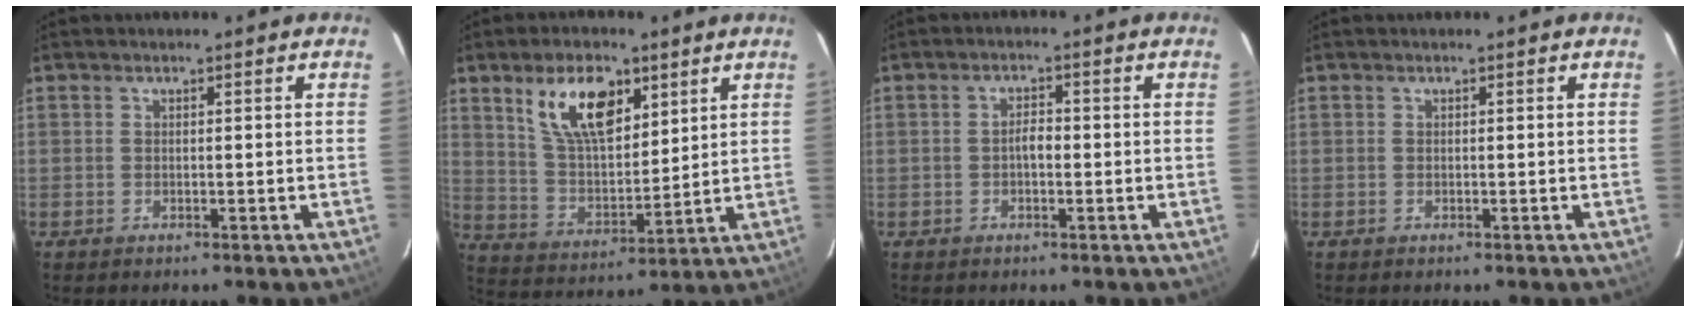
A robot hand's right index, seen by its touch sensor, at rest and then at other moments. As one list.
[{"total": 13.8, "force": [7.3, 6.7, 9.6], "torque": [-0.166, 0.012, 0.144]}, {"total": 2.1, "force": [-0.5, 1.1, 1.7], "torque": [-0.032, 0.008, -0.010]}, {"total": 0.0}]